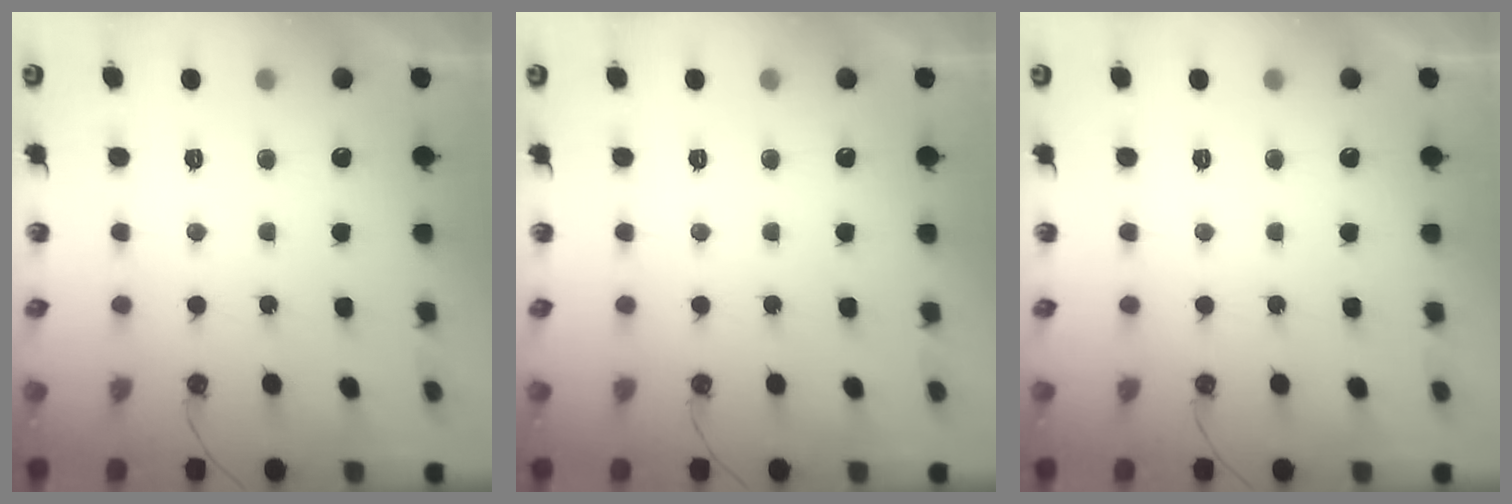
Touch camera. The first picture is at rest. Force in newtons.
{"total": 0.0}
{"total": 0.0}